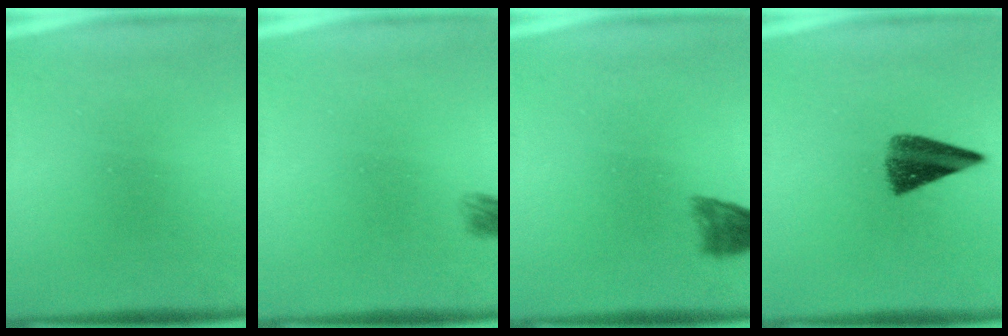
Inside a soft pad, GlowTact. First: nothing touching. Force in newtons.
{"total": 1.6}
{"total": 3.0}
{"total": 6.9}